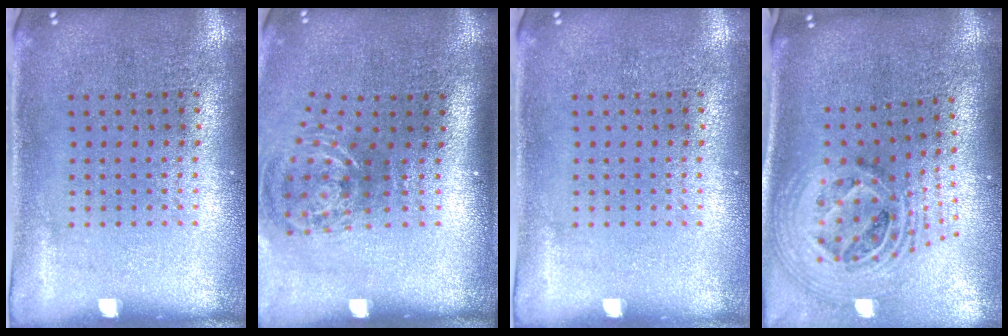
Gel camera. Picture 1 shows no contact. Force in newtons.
{"total": 1.6, "press": 1.2, "slide": 1.1}
{"total": 0.0}
{"total": 2.7, "press": 1.9, "slide": 1.9}